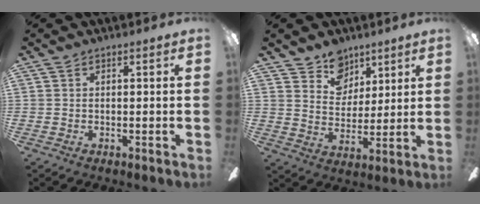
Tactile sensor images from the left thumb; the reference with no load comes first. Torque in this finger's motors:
{"motor_torque": [0.29, -0.21, 0.03, -0.32, -0.02]}